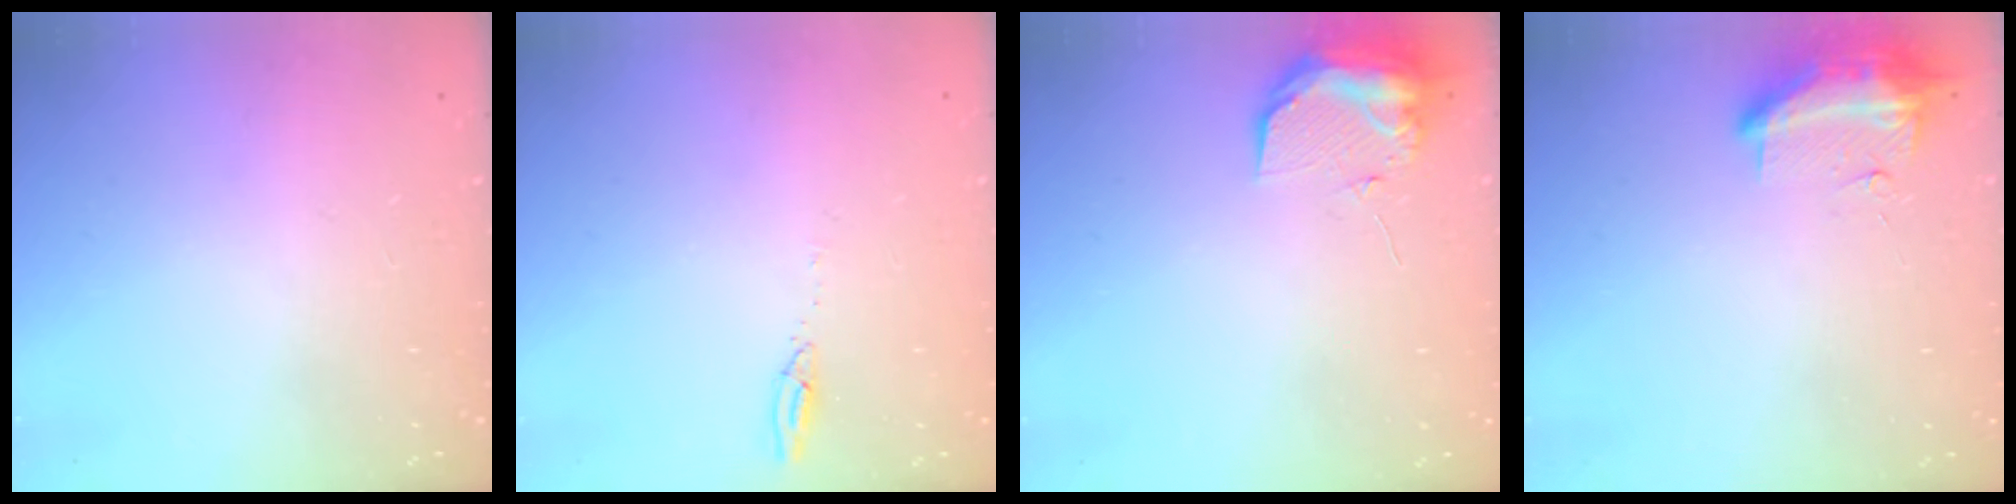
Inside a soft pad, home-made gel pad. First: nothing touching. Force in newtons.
{"total": 2.7, "press": 2.7, "slide": 0.2}
{"total": 9.5, "press": 9.4, "slide": 1.0}
{"total": 19.3, "press": 12.1, "slide": 15.1}